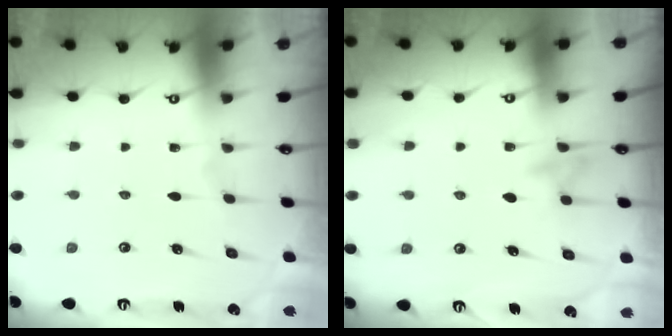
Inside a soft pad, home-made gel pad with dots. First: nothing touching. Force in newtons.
{"total": 7.2, "press": 7.1, "slide": 0.6}